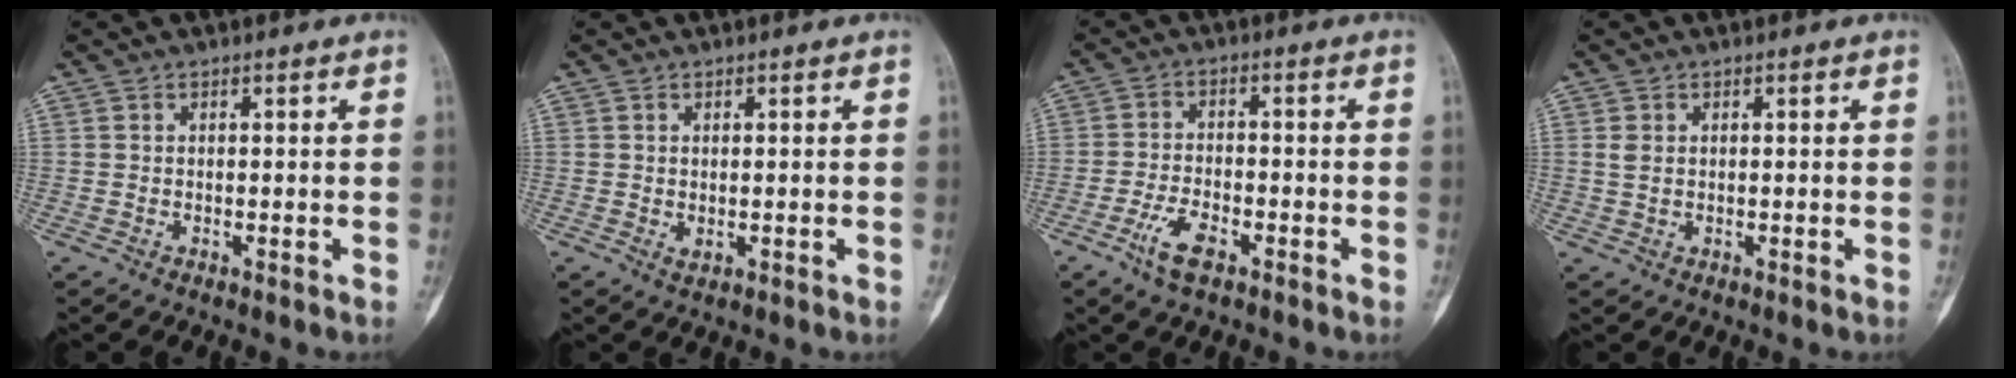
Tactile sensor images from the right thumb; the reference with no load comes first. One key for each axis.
{"total": 1.2, "fx": -0.1, "fy": 0.8, "fz": 0.8, "tx": -0.013, "ty": -0.002, "tz": 0.005}
{"total": 6.0, "fx": -3.4, "fy": 2.6, "fz": 4.1, "tx": -0.086, "ty": 0.016, "tz": -0.061}
{"total": 1.8, "fx": 0.4, "fy": 1.3, "fz": 1.2, "tx": -0.023, "ty": 0.002, "tz": 0.012}